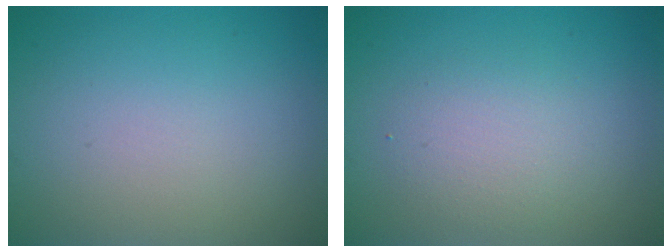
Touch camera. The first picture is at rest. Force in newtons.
{"total": 2.6, "press": 2.6, "slide": 0.2}